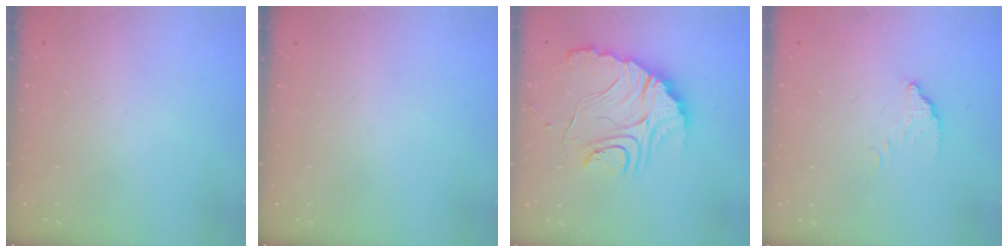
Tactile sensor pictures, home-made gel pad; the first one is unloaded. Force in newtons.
{"total": 0.0}
{"total": 16.2, "press": 16.1, "slide": 1.6}
{"total": 4.0, "press": 4.0, "slide": 0.0}